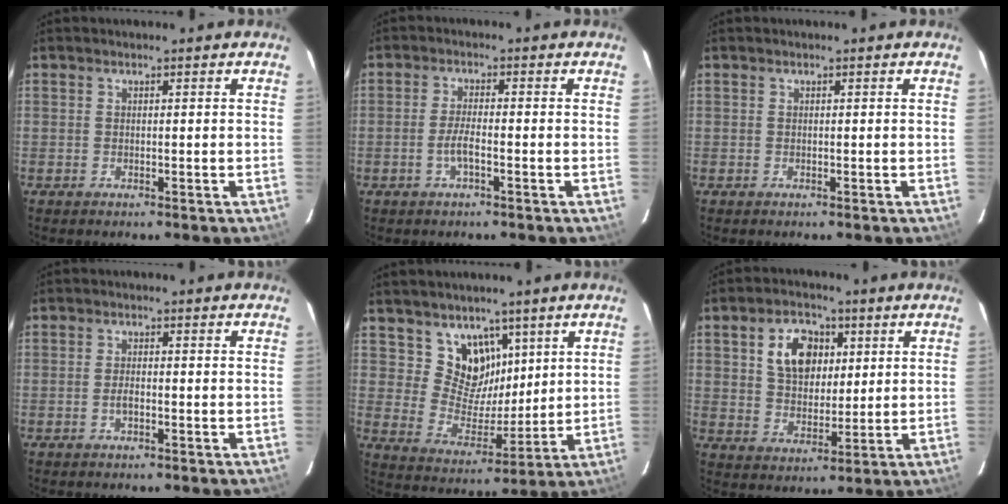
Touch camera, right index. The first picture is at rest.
{"total": 3.2, "force": [-1.5, 0.5, 2.8], "torque": [-0.058, -0.001, -0.030]}
{"total": 0.0}
{"total": 1.8, "force": [-0.8, 0.7, 1.4], "torque": [-0.031, 0.000, -0.016]}
{"total": 9.5, "force": [5.8, 7.1, 2.5], "torque": [-0.037, -0.011, 0.115]}
{"total": 9.9, "force": [3.3, 6.9, 6.3], "torque": [-0.116, 0.022, 0.065]}